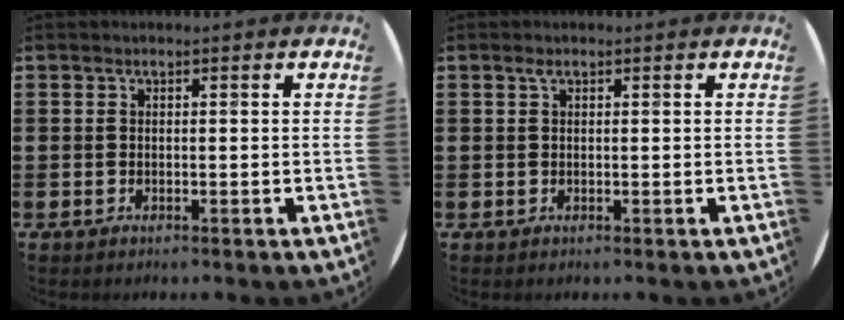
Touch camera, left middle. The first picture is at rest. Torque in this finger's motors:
{"motor_torque": [0.28, 0.02, -0.01, -0.01]}